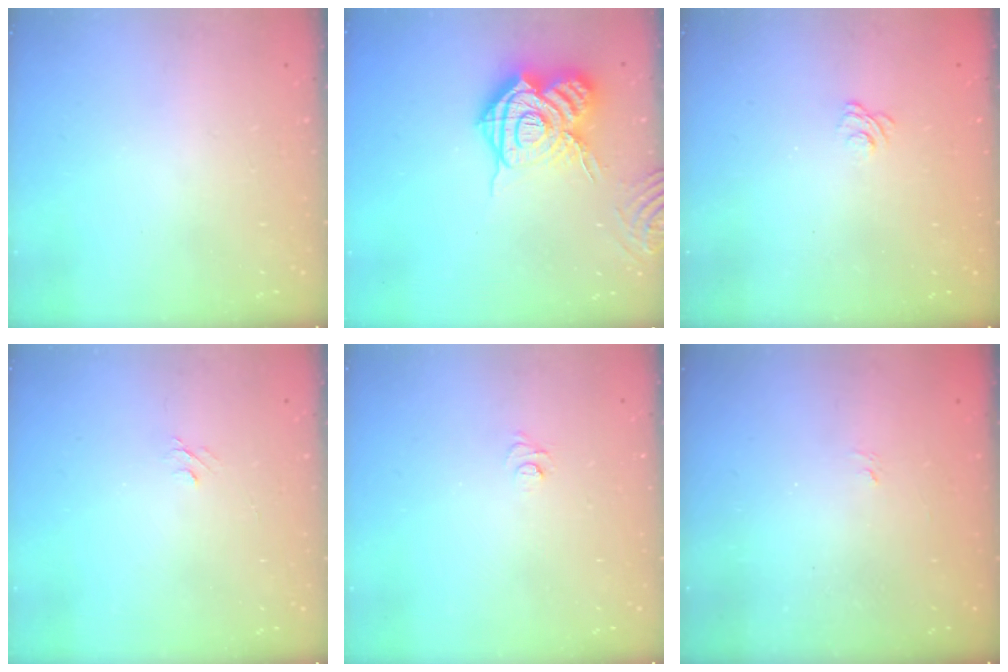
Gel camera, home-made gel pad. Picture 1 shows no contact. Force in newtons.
{"total": 18.9, "press": 18.8, "slide": 1.9}
{"total": 2.1, "press": 1.8, "slide": 1.1}
{"total": 3.6, "press": 3.6, "slide": 0.3}
{"total": 4.9, "press": 4.9, "slide": 0.3}
{"total": 1.5, "press": 1.1, "slide": 1.0}